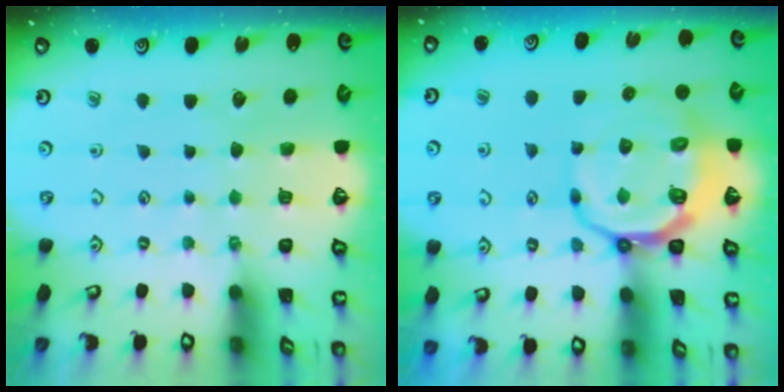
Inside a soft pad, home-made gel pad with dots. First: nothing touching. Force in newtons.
{"total": 10.8, "press": 10.3, "slide": 3.0}